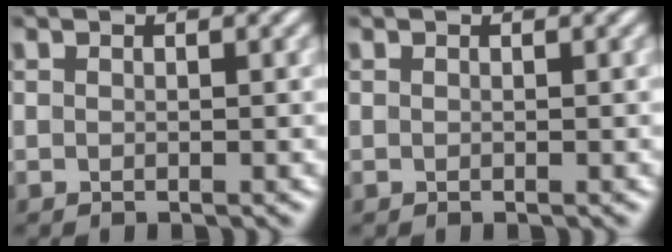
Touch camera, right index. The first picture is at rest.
{"total": 0.0}